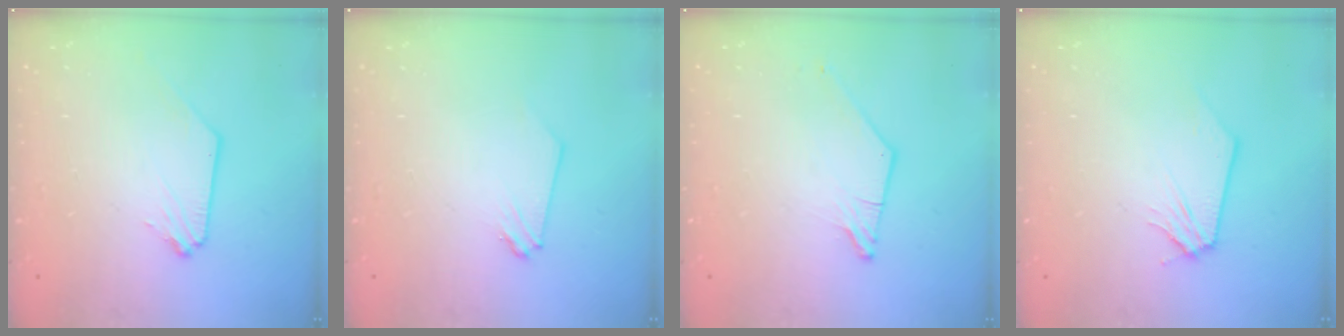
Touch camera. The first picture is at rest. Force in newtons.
{"total": 0.0}
{"total": 1.3, "press": 1.3, "slide": 0.2}
{"total": 0.0}